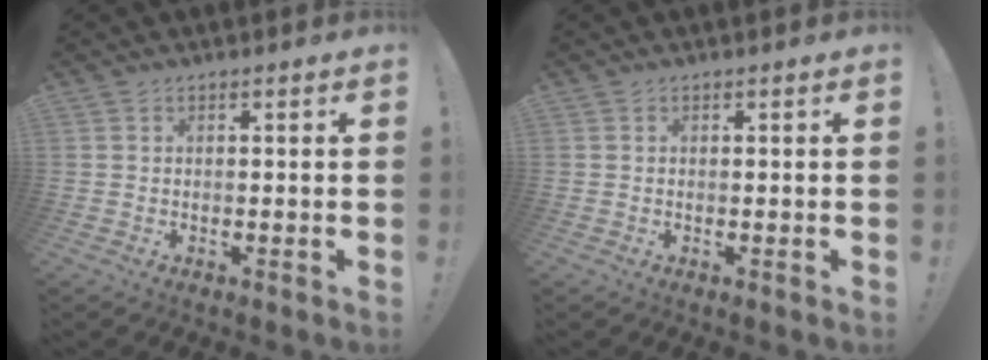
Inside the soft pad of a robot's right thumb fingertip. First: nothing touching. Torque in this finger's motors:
{"motor_torque": [-0.03, -0.01, -0.03, 0.01, -0.04]}